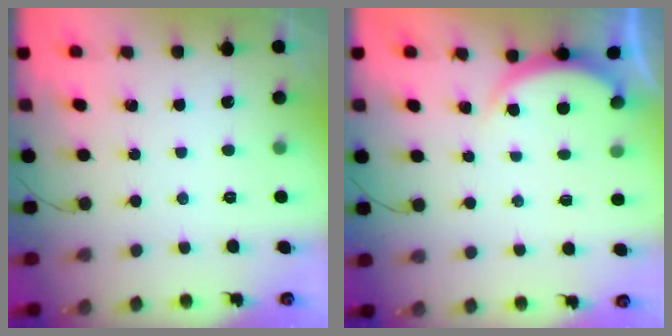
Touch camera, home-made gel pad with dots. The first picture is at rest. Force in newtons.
{"total": 2.5, "press": 2.5, "slide": 0.5}